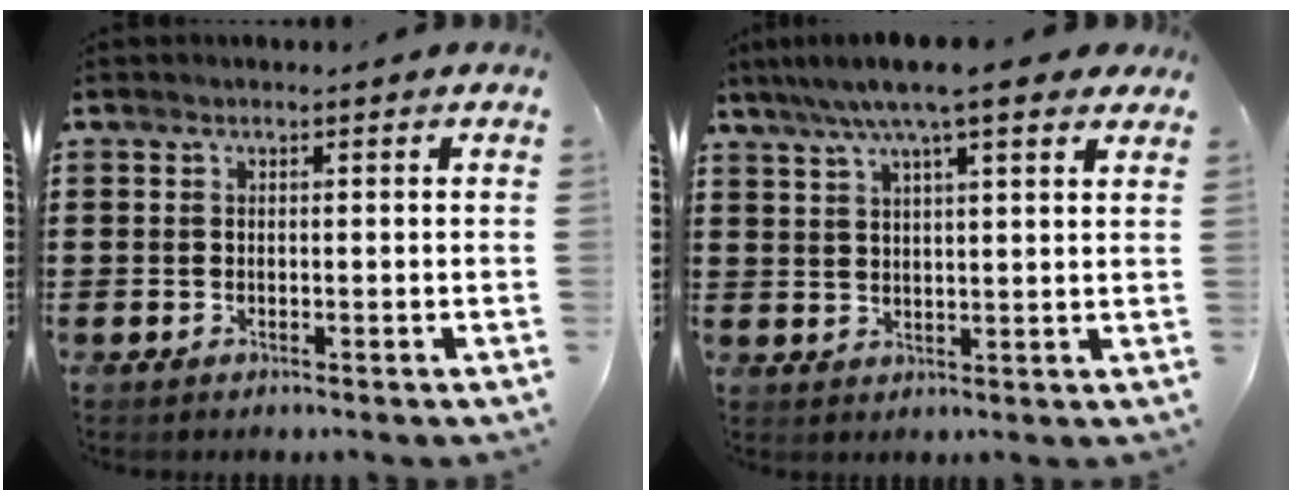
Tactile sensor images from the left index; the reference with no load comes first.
{"total": 8.1, "force": [6.2, 1.2, 5.0], "torque": [-0.106, -0.009, 0.108]}